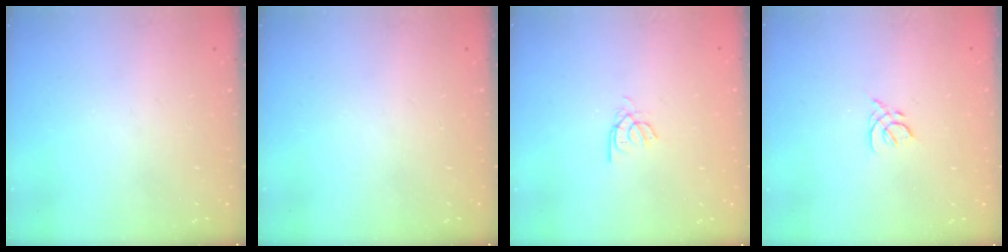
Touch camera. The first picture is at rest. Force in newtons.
{"total": 0.0}
{"total": 2.3, "press": 2.3, "slide": 0.2}
{"total": 2.0, "press": 1.9, "slide": 0.6}